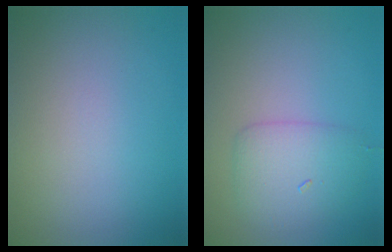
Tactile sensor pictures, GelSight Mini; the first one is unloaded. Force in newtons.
{"total": 3.2, "press": 3.2, "slide": 0.1}